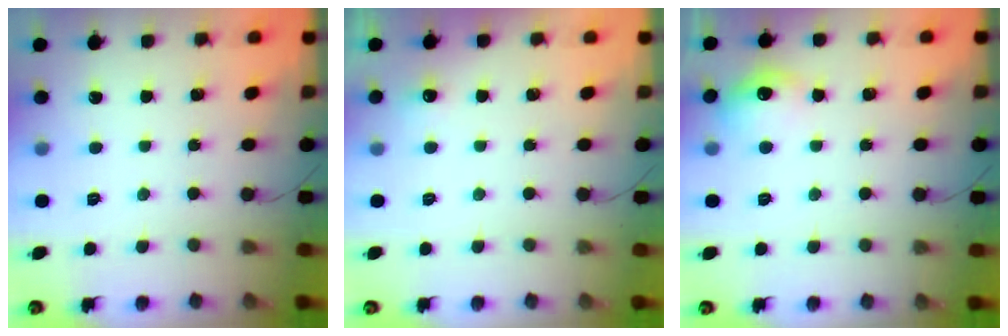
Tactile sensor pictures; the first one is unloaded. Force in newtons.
{"total": 3.7, "press": 3.6, "slide": 1.0}
{"total": 9.5, "press": 9.4, "slide": 0.9}